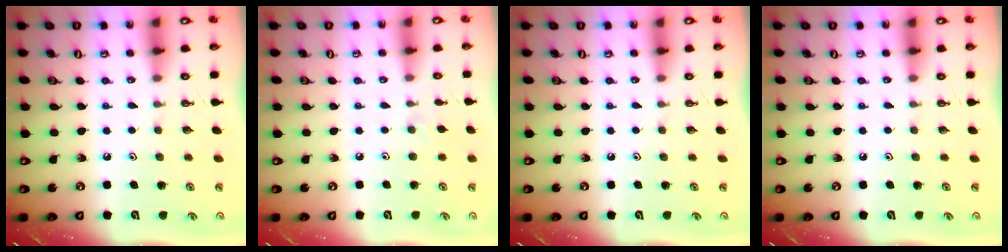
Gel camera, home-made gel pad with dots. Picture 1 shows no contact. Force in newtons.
{"total": 2.8, "press": 2.7, "slide": 0.5}
{"total": 0.0}
{"total": 0.0}